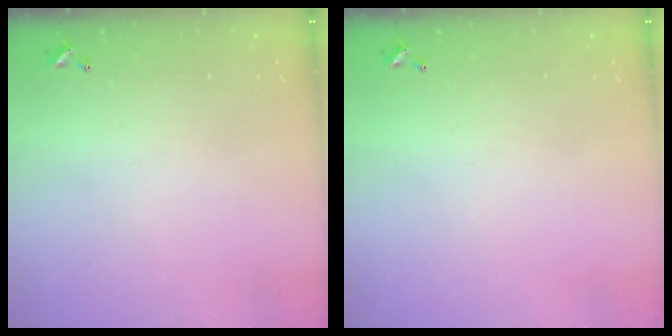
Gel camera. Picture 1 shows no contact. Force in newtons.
{"total": 0.0}